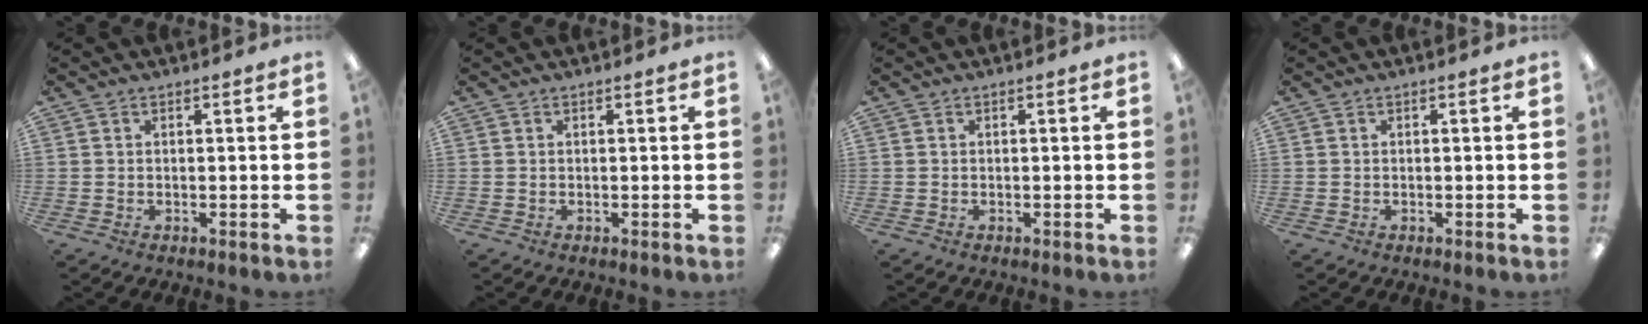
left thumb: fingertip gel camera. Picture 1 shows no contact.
{"total": 0.0}
{"total": 0.0}
{"total": 0.0}